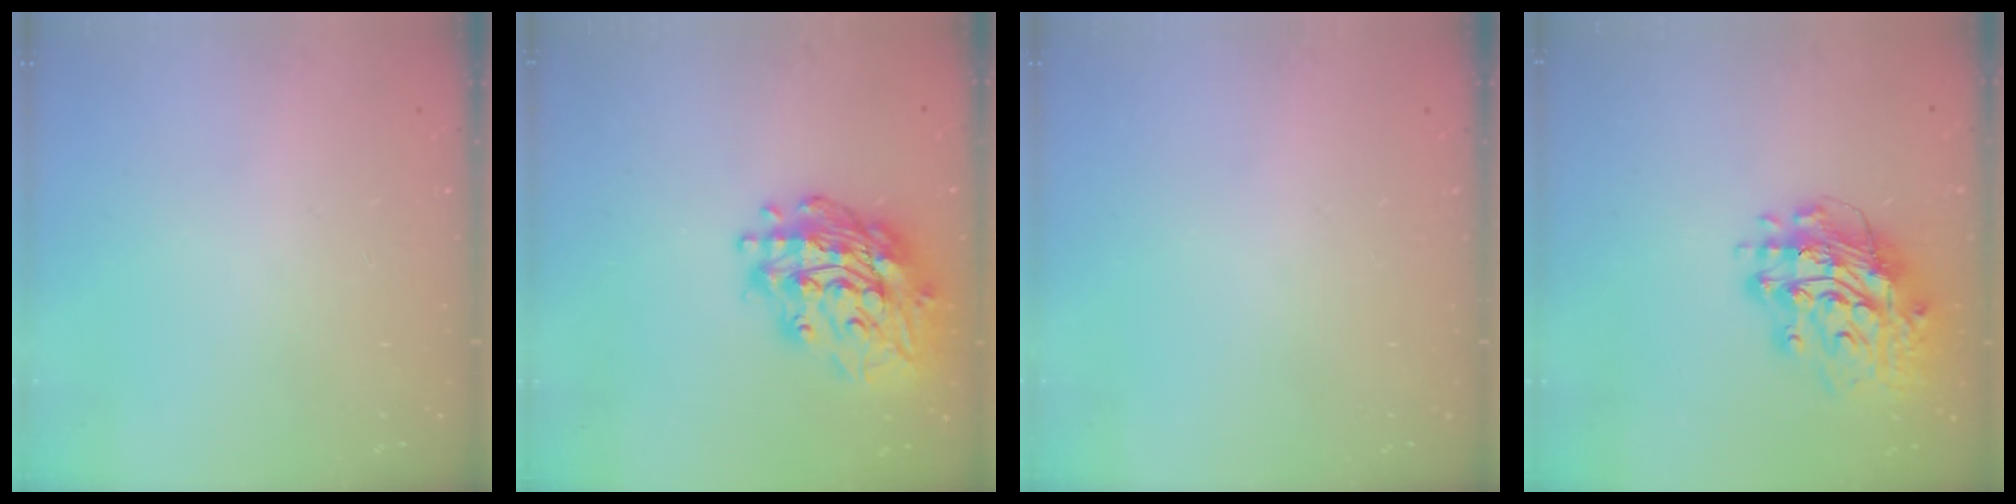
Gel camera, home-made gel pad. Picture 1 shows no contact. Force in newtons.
{"total": 20.7, "press": 20.6, "slide": 1.9}
{"total": 0.0}
{"total": 15.8, "press": 15.7, "slide": 1.7}